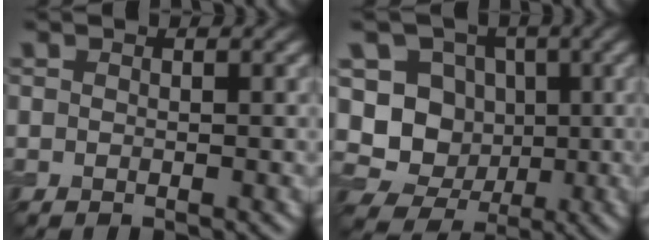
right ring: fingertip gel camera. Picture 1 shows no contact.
{"total": 8.0, "force": [0.4, 7.4, 3.0], "torque": [-0.042, 0.006, -0.020]}